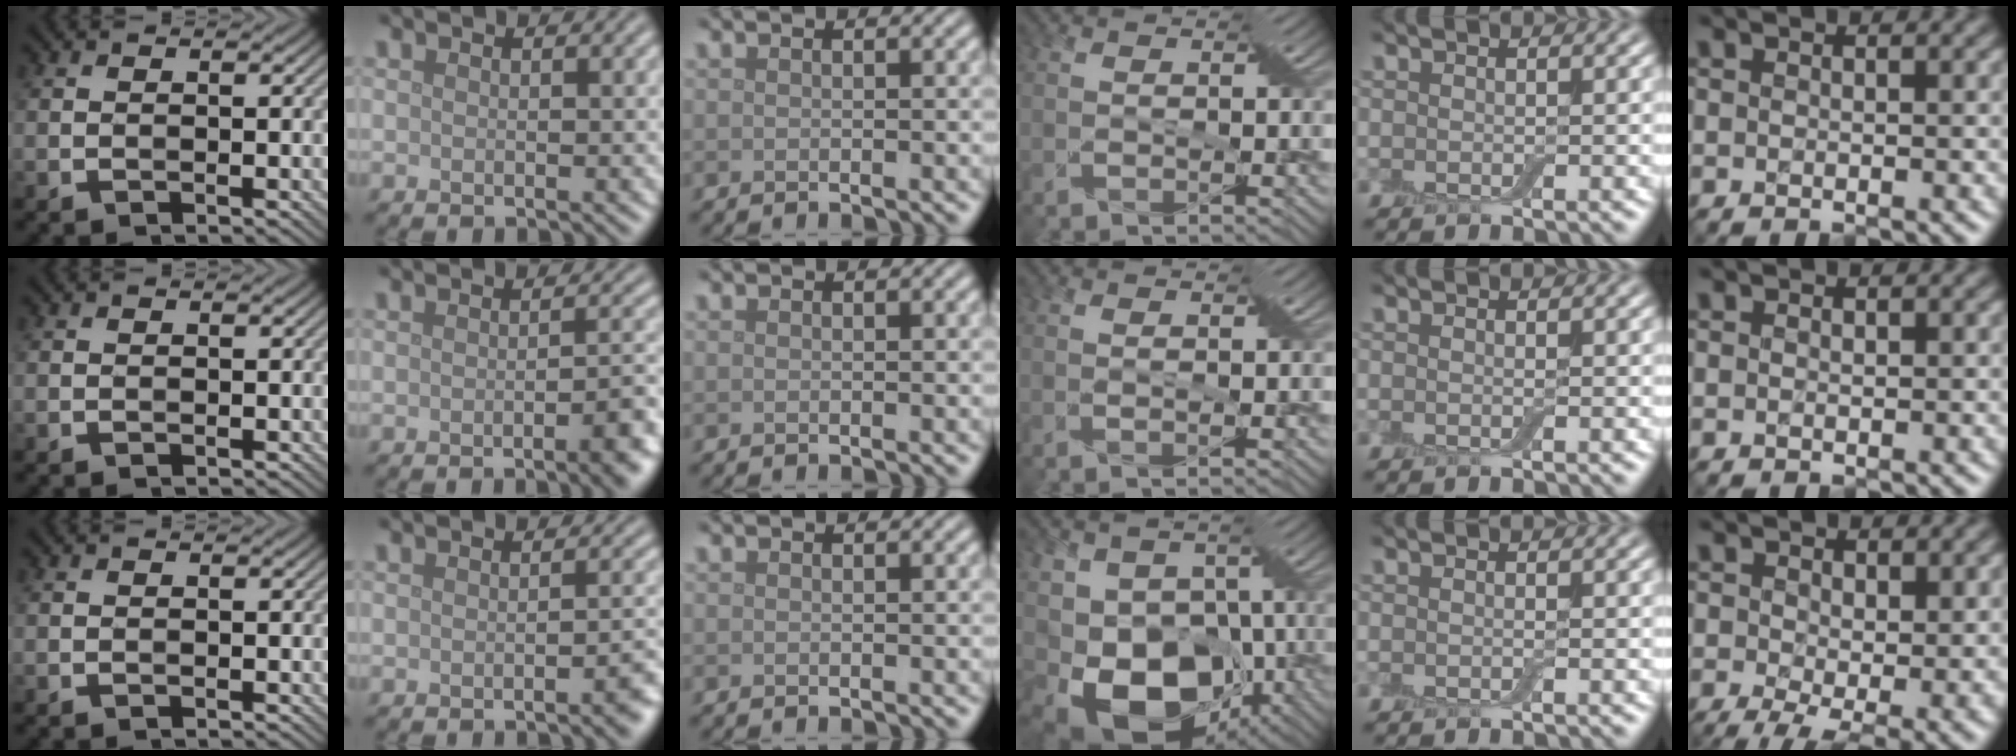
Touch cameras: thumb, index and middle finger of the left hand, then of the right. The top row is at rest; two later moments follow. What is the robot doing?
{"motion": "cut", "object": "cling film"}